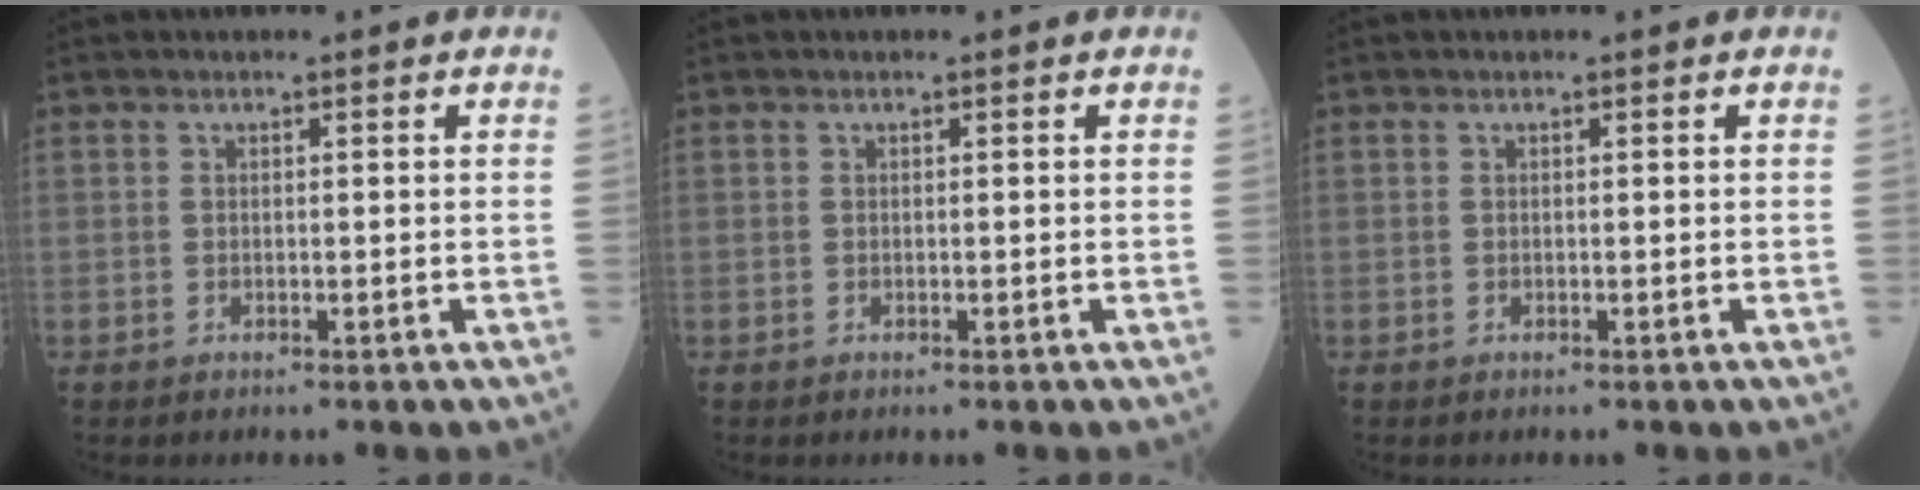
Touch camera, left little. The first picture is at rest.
{"total": 0.0}
{"total": 0.0}